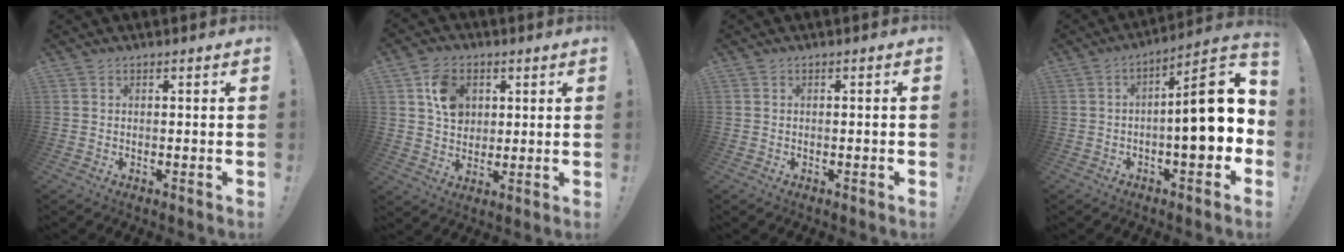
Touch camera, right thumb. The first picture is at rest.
{"total": 10.0, "force": [3.5, 7.9, 4.9], "torque": [-0.068, -0.004, 0.069]}
{"total": 0.7, "force": [-0.5, -0.2, 0.4], "torque": [-0.007, 0.000, -0.008]}
{"total": 15.6, "force": [-0.6, 4.4, 15.0], "torque": [-0.197, -0.001, -0.012]}